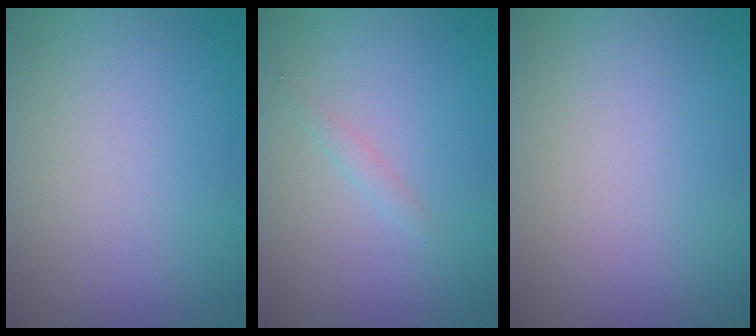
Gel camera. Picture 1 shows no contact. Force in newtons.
{"total": 0.9, "press": 0.9, "slide": 0.1}
{"total": 0.0}